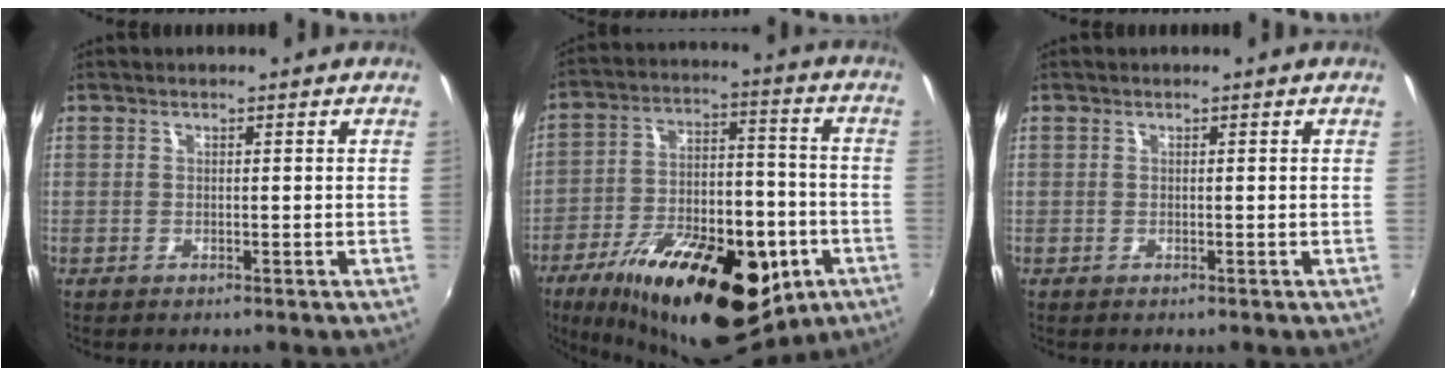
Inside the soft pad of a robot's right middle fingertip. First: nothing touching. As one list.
[{"total": 28.2, "force": [-14.7, 13.2, 20.1], "torque": [-0.350, -0.016, -0.206]}, {"total": 0.0}]